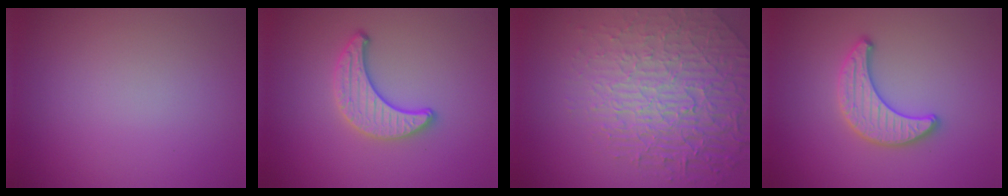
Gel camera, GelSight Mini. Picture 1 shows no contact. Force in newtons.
{"total": 3.5, "press": 3.2, "slide": 1.5}
{"total": 8.4, "press": 5.9, "slide": 6.0}
{"total": 2.7, "press": 2.7, "slide": 0.1}